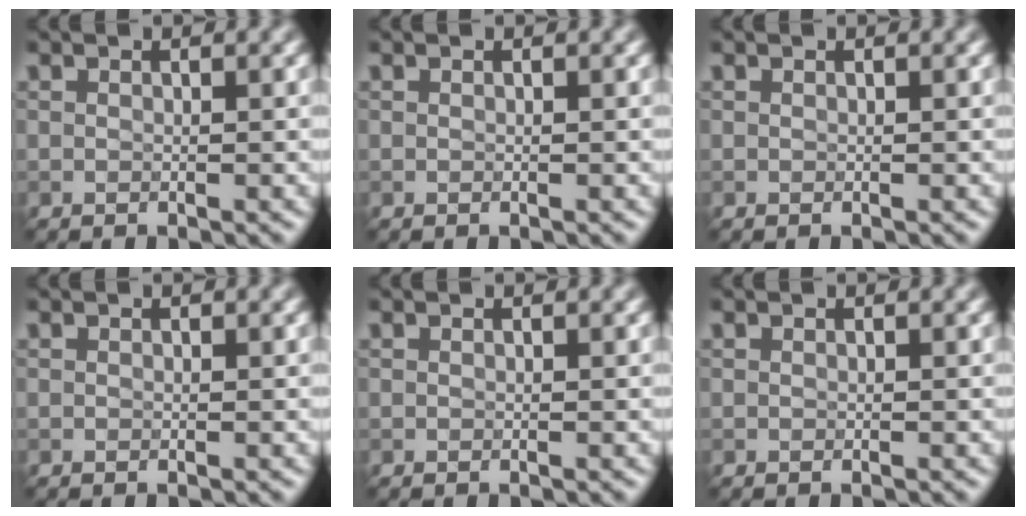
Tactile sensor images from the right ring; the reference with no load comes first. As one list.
[{"total": 0.0}, {"total": 0.0}, {"total": 0.0}, {"total": 0.0}, {"total": 0.0}]